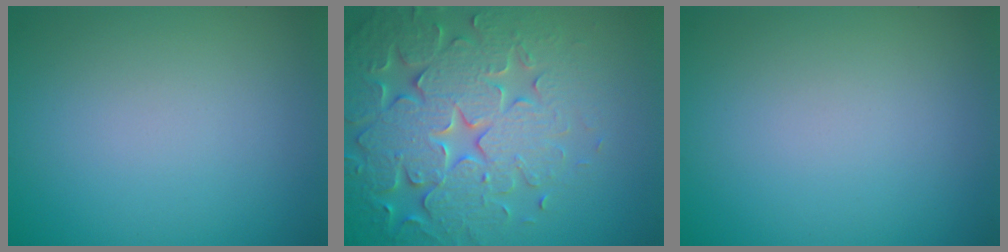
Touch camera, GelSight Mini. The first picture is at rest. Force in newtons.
{"total": 7.8, "press": 7.6, "slide": 1.6}
{"total": 0.0}